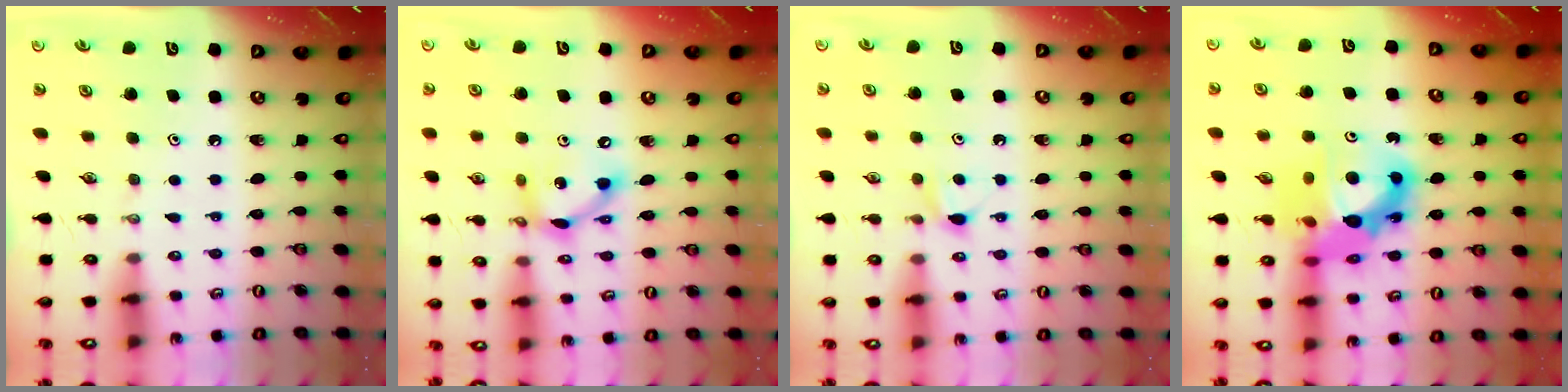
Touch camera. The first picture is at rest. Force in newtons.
{"total": 11.2, "press": 11.2, "slide": 1.0}
{"total": 5.0, "press": 5.0, "slide": 0.5}
{"total": 14.0, "press": 13.9, "slide": 1.7}